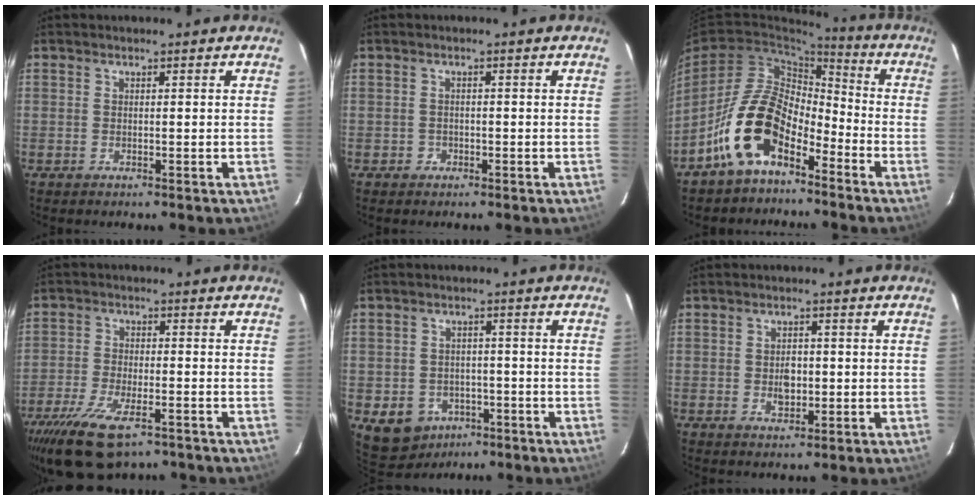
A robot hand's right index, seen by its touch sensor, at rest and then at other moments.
{"total": 1.4, "force": [-0.8, 1.2, 0.1], "torque": [0.000, 0.006, -0.009]}
{"total": 13.2, "force": [-7.9, 6.9, 8.0], "torque": [-0.148, 0.026, -0.146]}
{"total": 13.0, "force": [-8.5, 4.9, 8.4], "torque": [-0.193, -0.032, -0.155]}
{"total": 9.0, "force": [-4.5, 7.3, 2.8], "torque": [-0.078, 0.014, -0.048]}
{"total": 3.2, "force": [-0.5, 2.3, 2.1], "torque": [-0.037, 0.005, -0.006]}